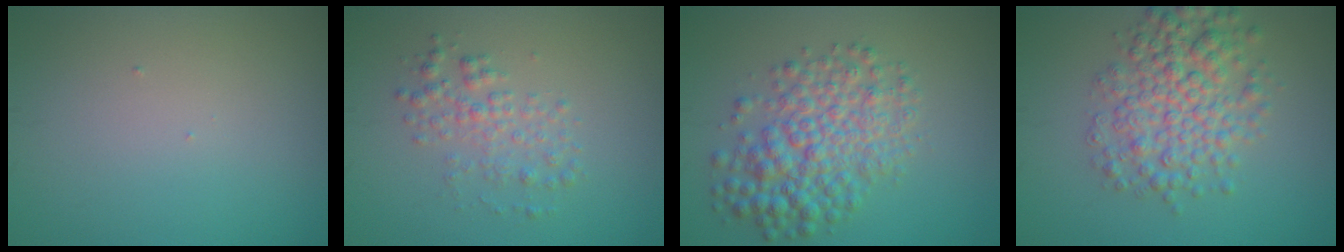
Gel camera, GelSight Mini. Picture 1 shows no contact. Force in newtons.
{"total": 2.5, "press": 2.5, "slide": 0.0}
{"total": 6.2, "press": 6.2, "slide": 0.1}
{"total": 5.9, "press": 5.9, "slide": 0.1}